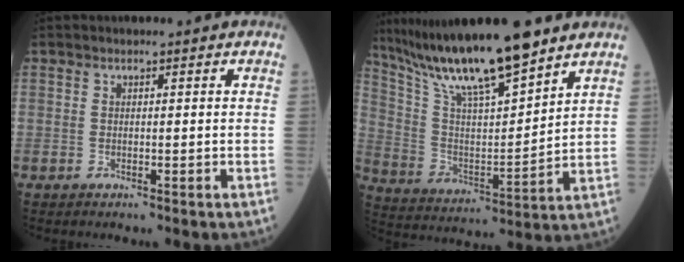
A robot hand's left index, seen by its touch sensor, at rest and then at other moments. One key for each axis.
{"total": 17.7, "fx": 14.3, "fy": 1.1, "fz": 10.4, "tx": -0.192, "ty": 0.004, "tz": 0.265}